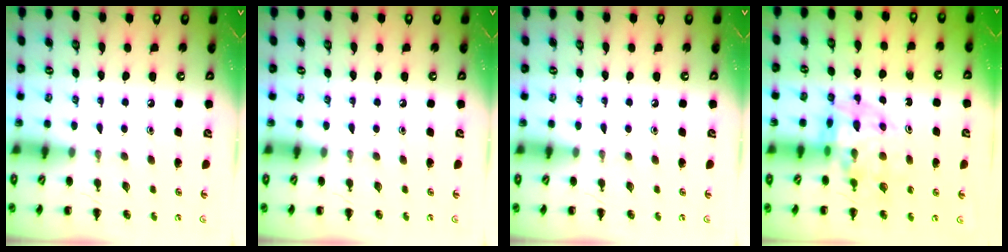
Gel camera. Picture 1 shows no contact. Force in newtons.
{"total": 0.0}
{"total": 0.0}
{"total": 10.2, "press": 9.8, "slide": 3.0}